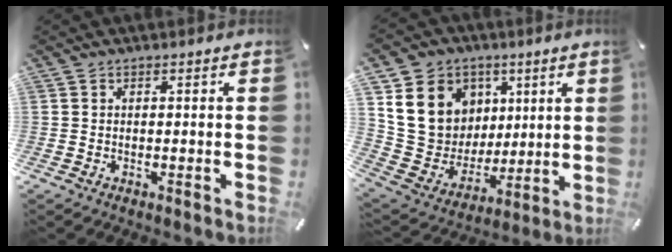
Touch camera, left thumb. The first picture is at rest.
{"total": 17.8, "force": [6.2, 15.5, 6.3], "torque": [-0.117, -0.031, 0.137]}